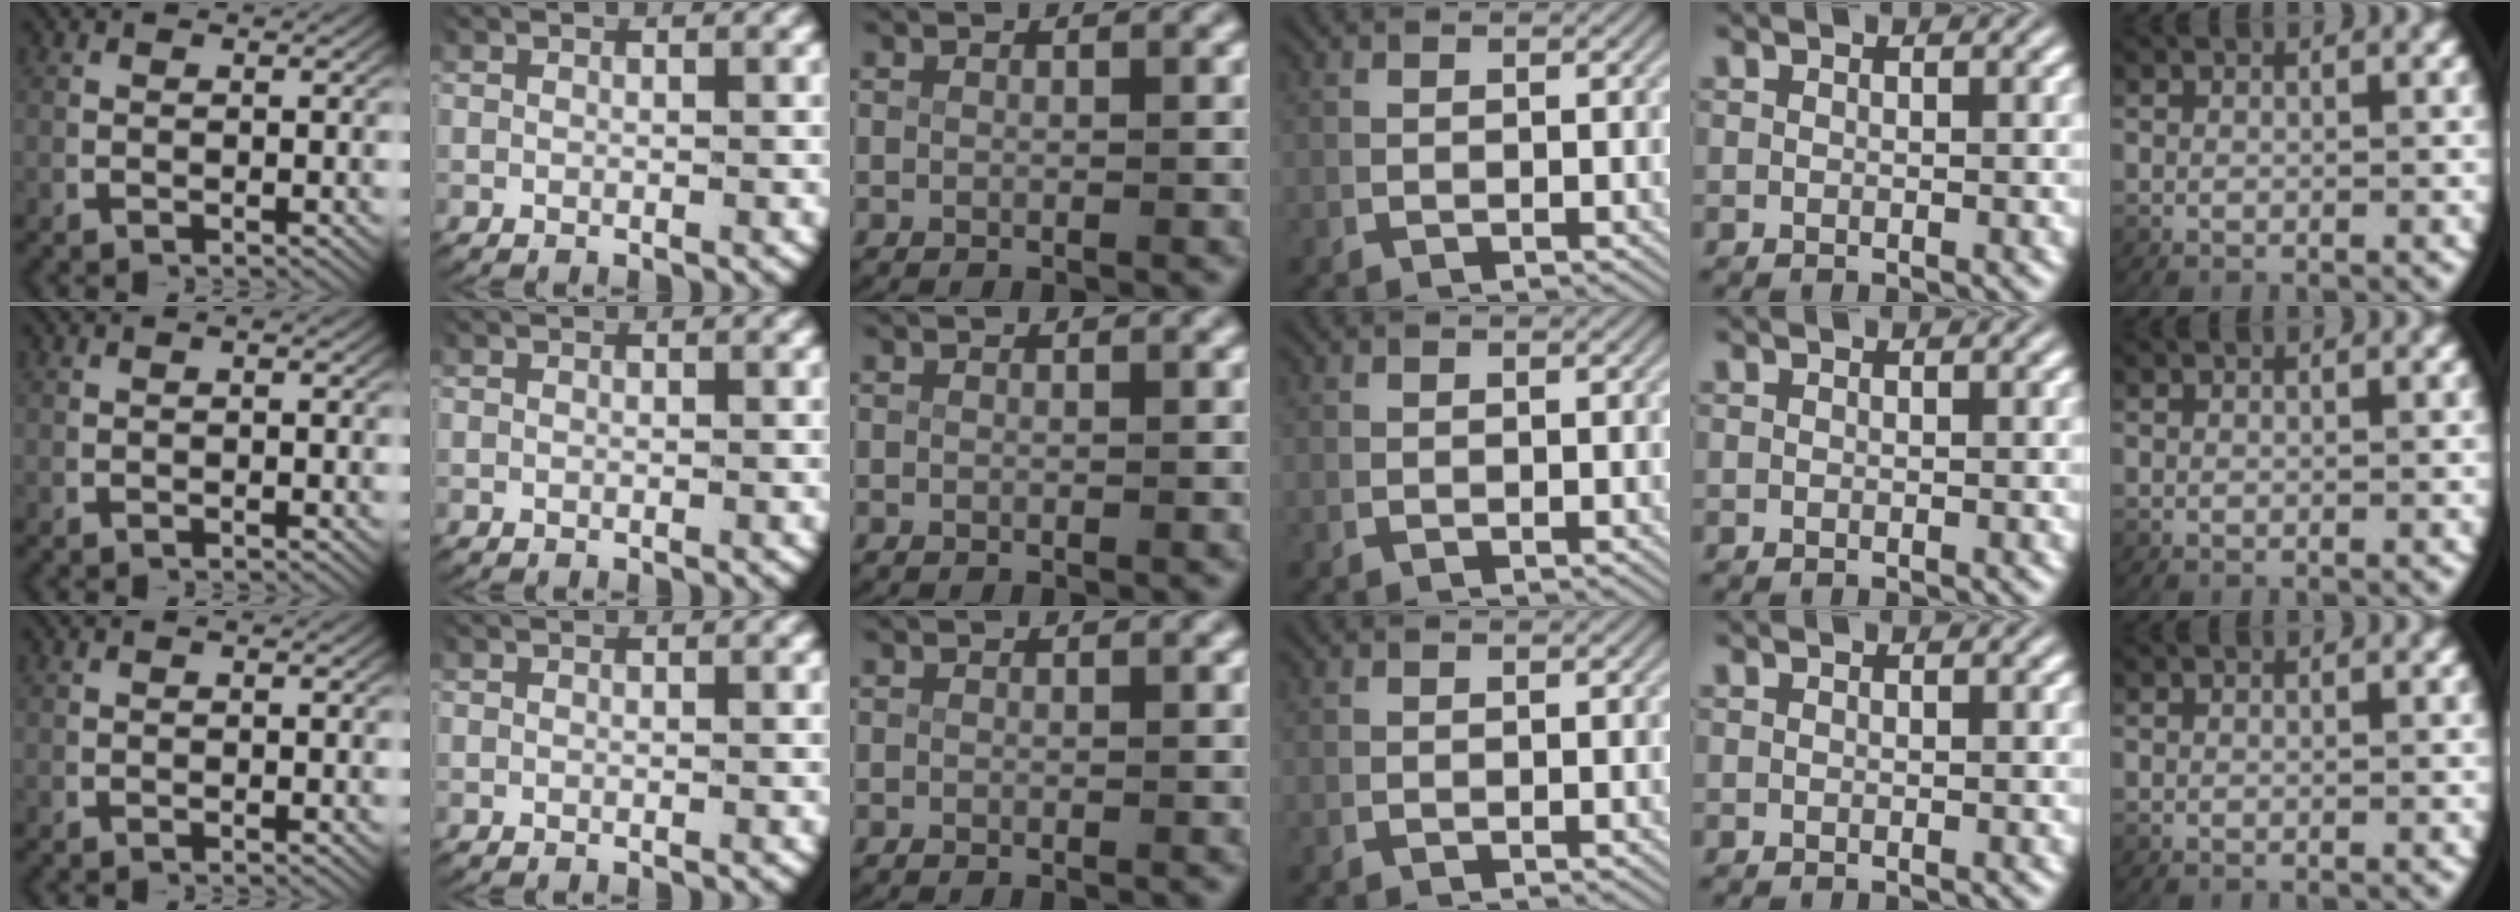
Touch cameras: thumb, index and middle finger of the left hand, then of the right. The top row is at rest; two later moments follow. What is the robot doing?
{"motion": "lift_and_place", "object": "paper"}